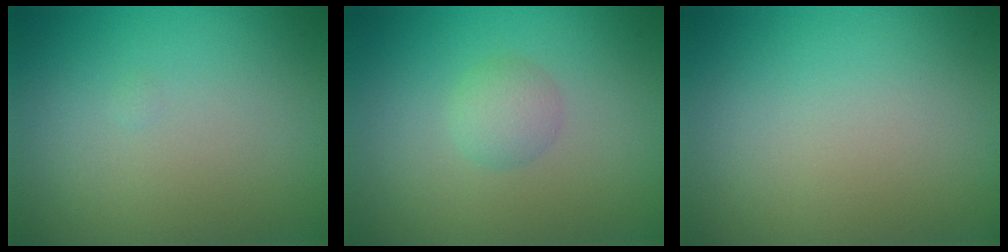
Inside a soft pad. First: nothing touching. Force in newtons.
{"total": 1.7, "press": 1.7, "slide": 0.0}
{"total": 0.0}